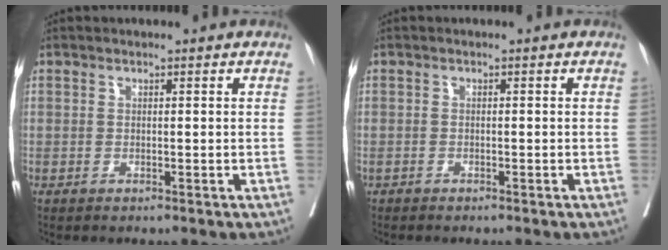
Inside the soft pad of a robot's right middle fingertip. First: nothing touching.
{"total": 0.6, "force": [-0.5, -0.2, -0.3], "torque": [-0.004, 0.001, -0.014]}